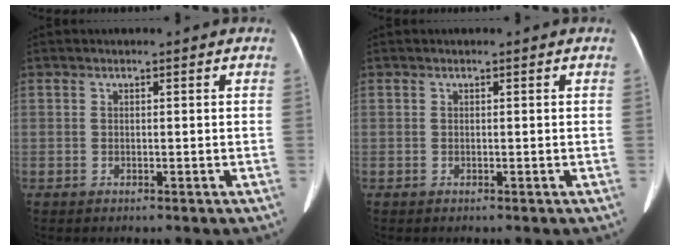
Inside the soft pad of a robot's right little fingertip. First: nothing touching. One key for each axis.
{"total": 0.0}